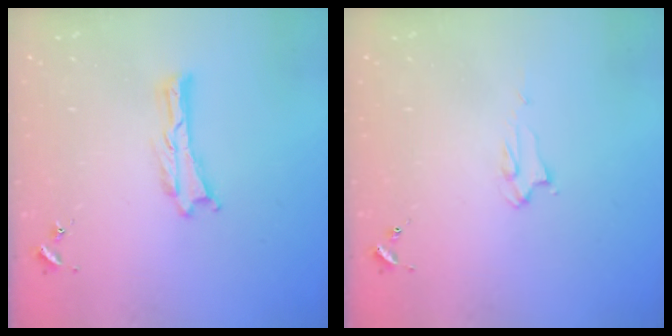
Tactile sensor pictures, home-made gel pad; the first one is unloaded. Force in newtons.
{"total": 2.2, "press": 2.2, "slide": 0.2}